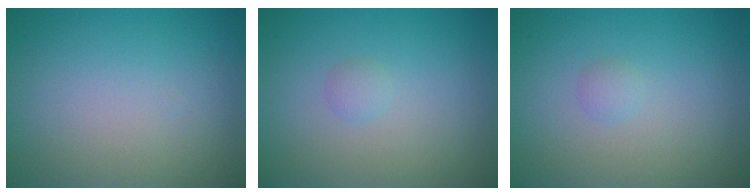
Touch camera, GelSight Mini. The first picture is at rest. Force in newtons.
{"total": 0.8, "press": 0.8, "slide": 0.1}
{"total": 0.8, "press": 0.8, "slide": 0.1}